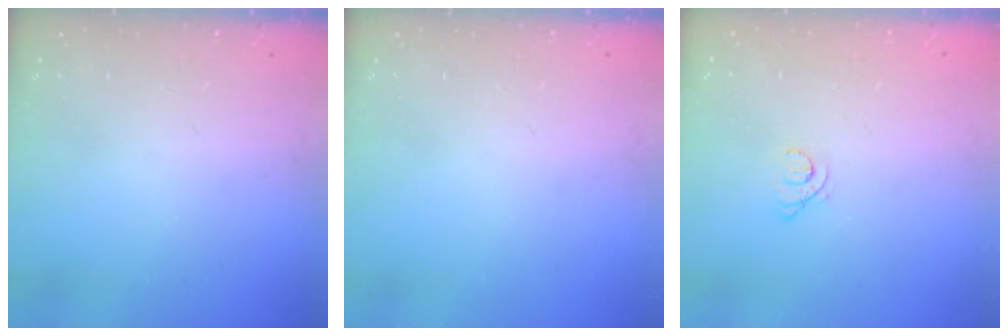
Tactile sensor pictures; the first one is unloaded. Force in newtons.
{"total": 0.0}
{"total": 1.1, "press": 1.1, "slide": 0.1}